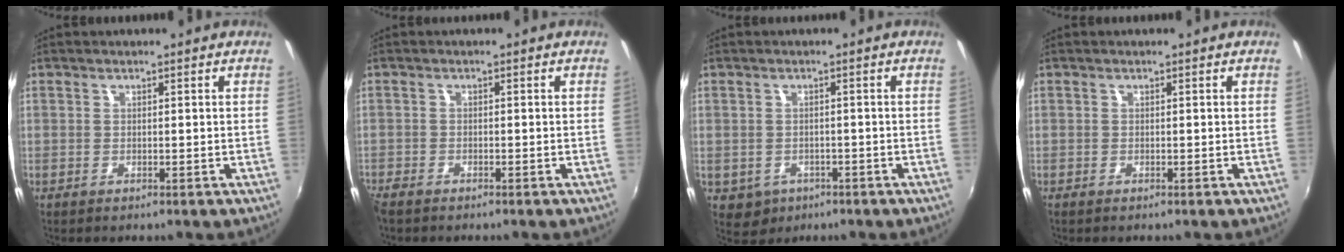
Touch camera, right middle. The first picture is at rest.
{"total": 2.9, "force": [-2.6, 0.7, 1.2], "torque": [-0.032, -0.013, -0.050]}
{"total": 4.5, "force": [-1.7, 3.9, 1.5], "torque": [-0.039, -0.005, -0.015]}
{"total": 0.0}